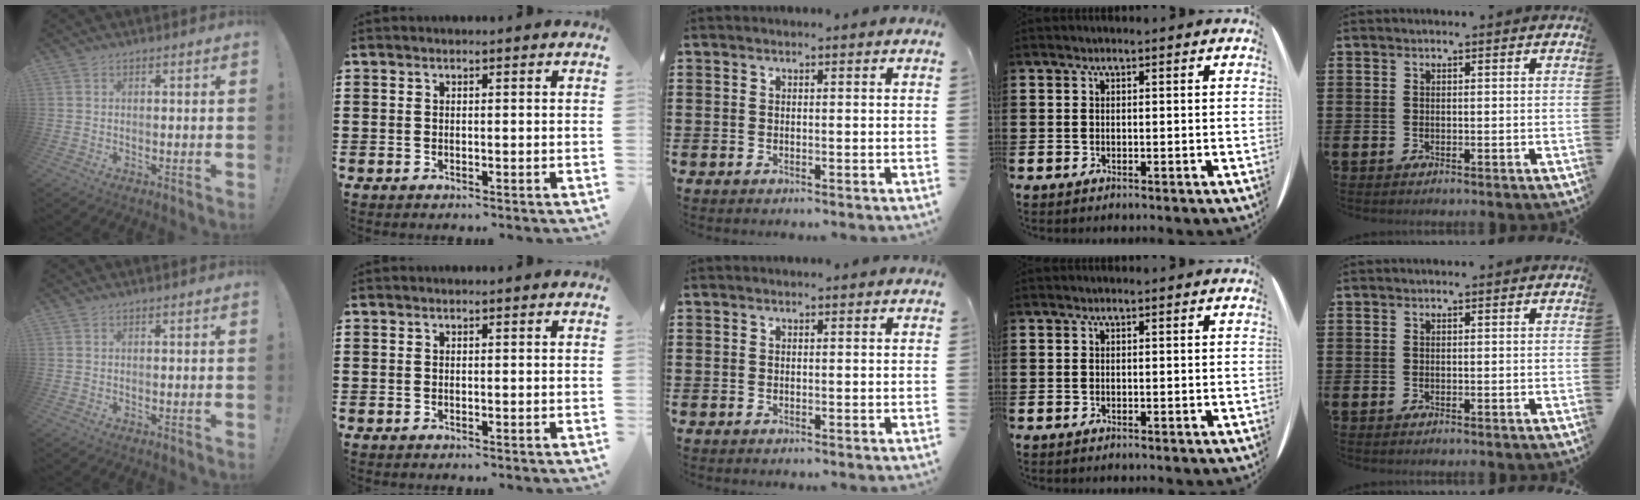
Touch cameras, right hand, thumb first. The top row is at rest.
{}